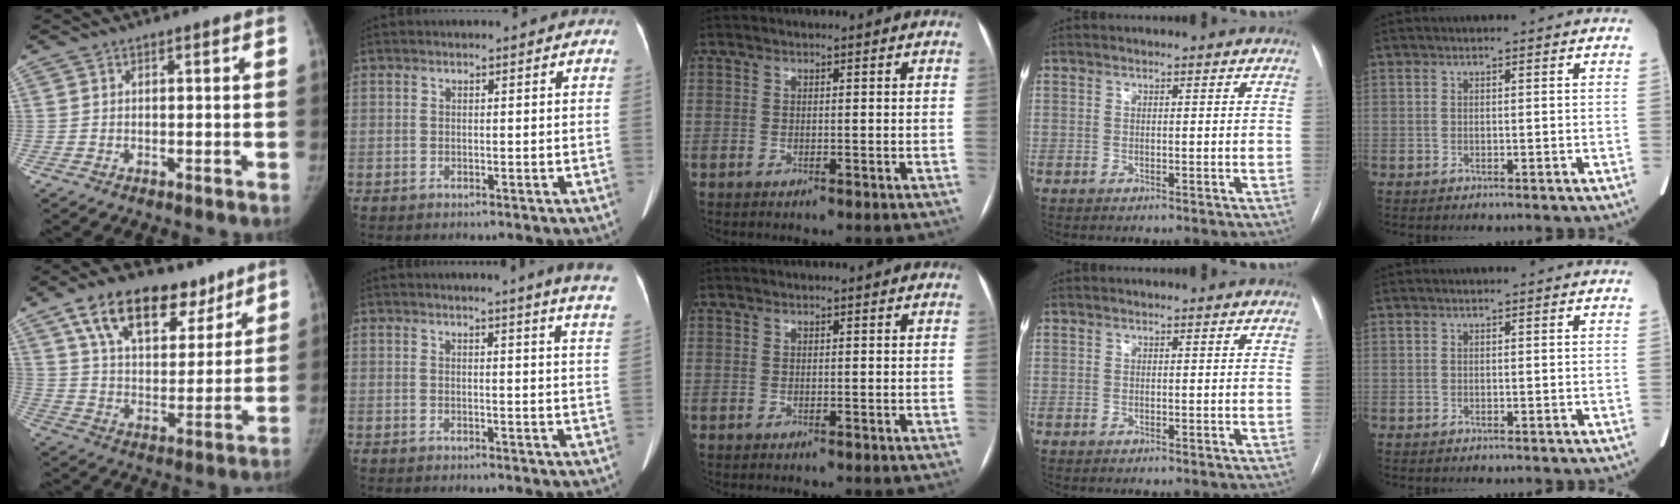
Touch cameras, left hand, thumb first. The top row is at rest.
{"thumb": {"total": 19.5, "force": [11.8, 10.6, 11.3], "torque": [-0.143, -0.031, 0.200]}, "index": {"total": 9.5, "force": [8.3, -1.4, 4.4], "torque": [-0.049, -0.052, 0.067]}}